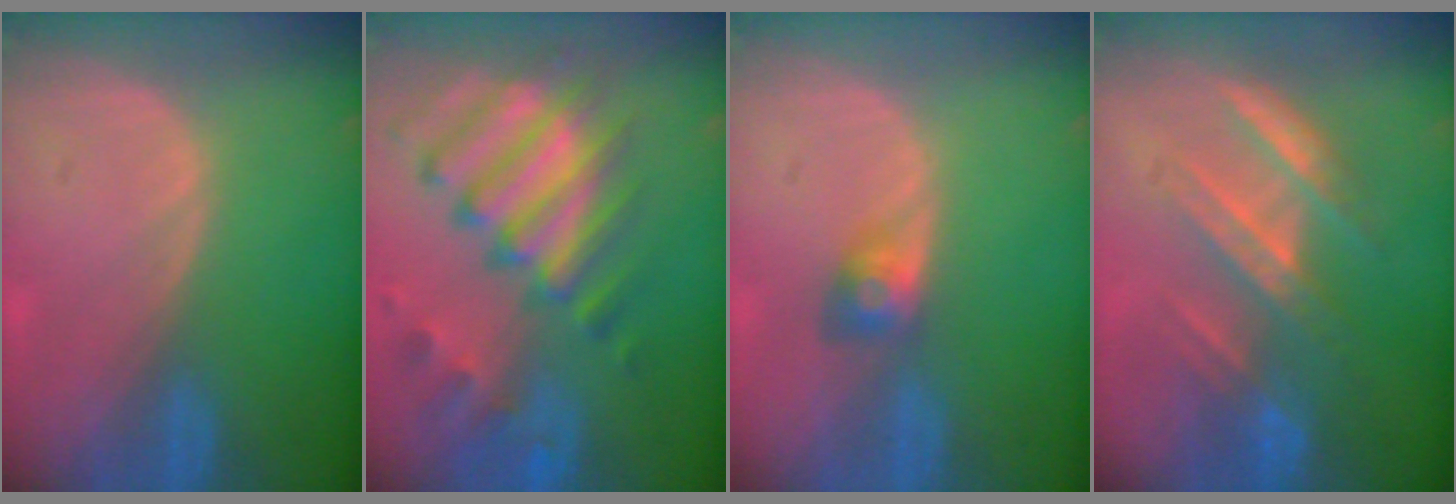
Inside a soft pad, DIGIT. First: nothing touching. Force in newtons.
{"total": 11.9, "press": 10.3, "slide": 5.9}
{"total": 2.8, "press": 2.6, "slide": 1.1}
{"total": 7.1, "press": 6.8, "slide": 1.9}